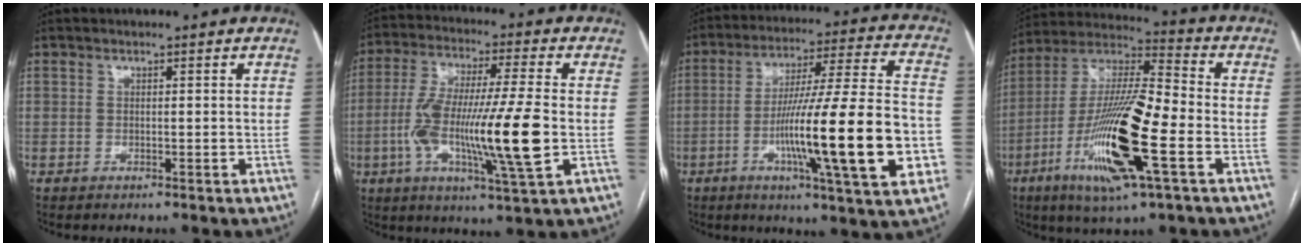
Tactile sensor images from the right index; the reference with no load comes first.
{"total": 17.0, "force": [-3.0, 1.0, 16.8], "torque": [-0.319, -0.009, -0.056]}
{"total": 23.6, "force": [-5.8, 1.0, 22.9], "torque": [-0.329, -0.008, -0.092]}
{"total": 19.9, "force": [-6.6, 2.4, 18.6], "torque": [-0.385, -0.022, -0.122]}